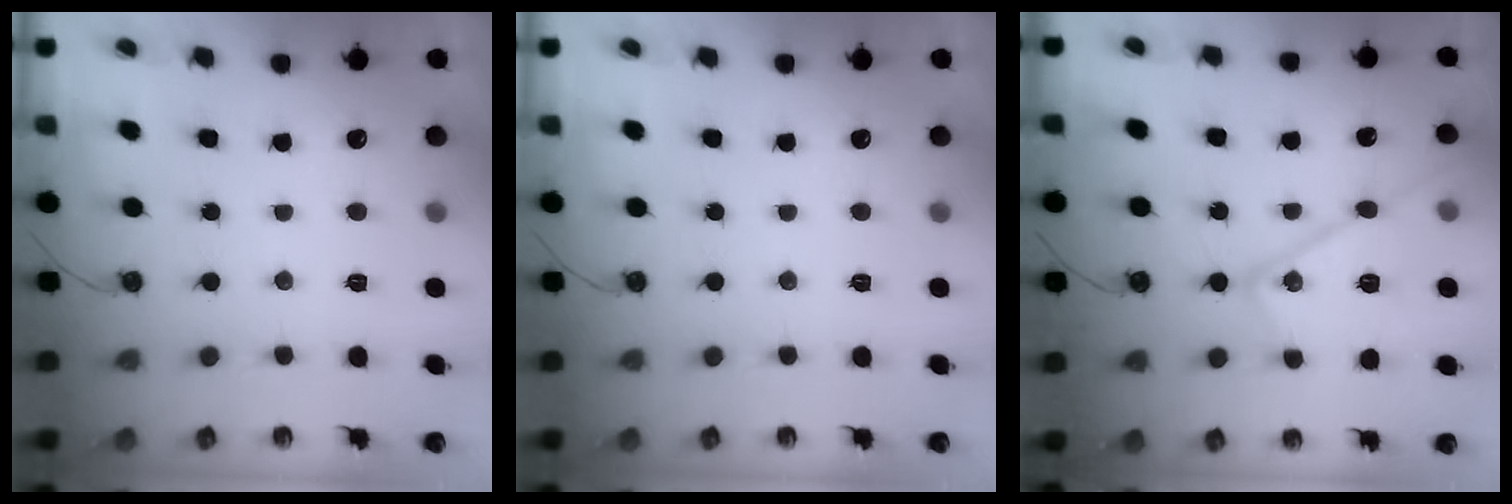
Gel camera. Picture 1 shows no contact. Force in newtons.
{"total": 0.0}
{"total": 16.1, "press": 16.0, "slide": 1.2}